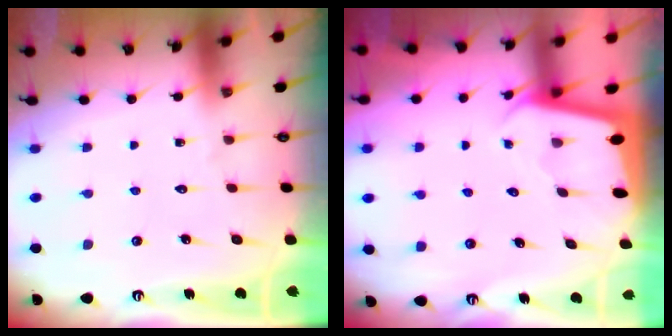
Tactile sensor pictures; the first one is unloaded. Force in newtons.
{"total": 1.8, "press": 1.8, "slide": 0.1}